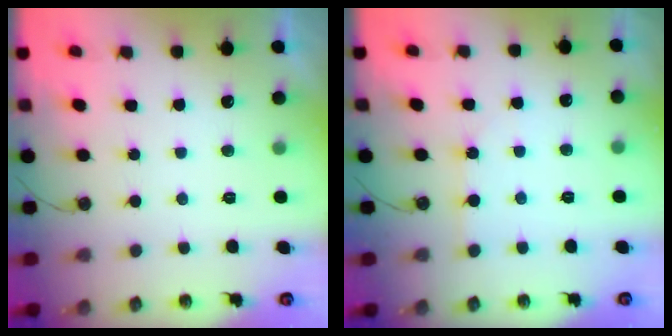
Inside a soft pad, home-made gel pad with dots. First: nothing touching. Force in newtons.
{"total": 3.3, "press": 3.3, "slide": 0.5}